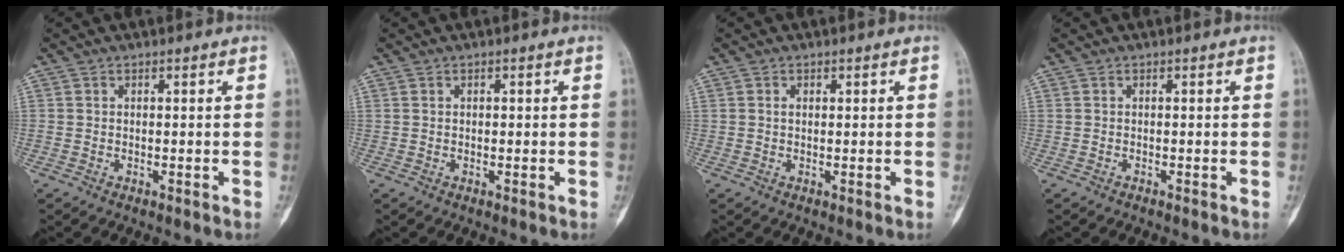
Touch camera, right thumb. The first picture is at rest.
{"total": 0.0}
{"total": 0.8, "force": [0.3, 0.6, 0.5], "torque": [-0.006, 0.003, 0.005]}
{"total": 0.0}